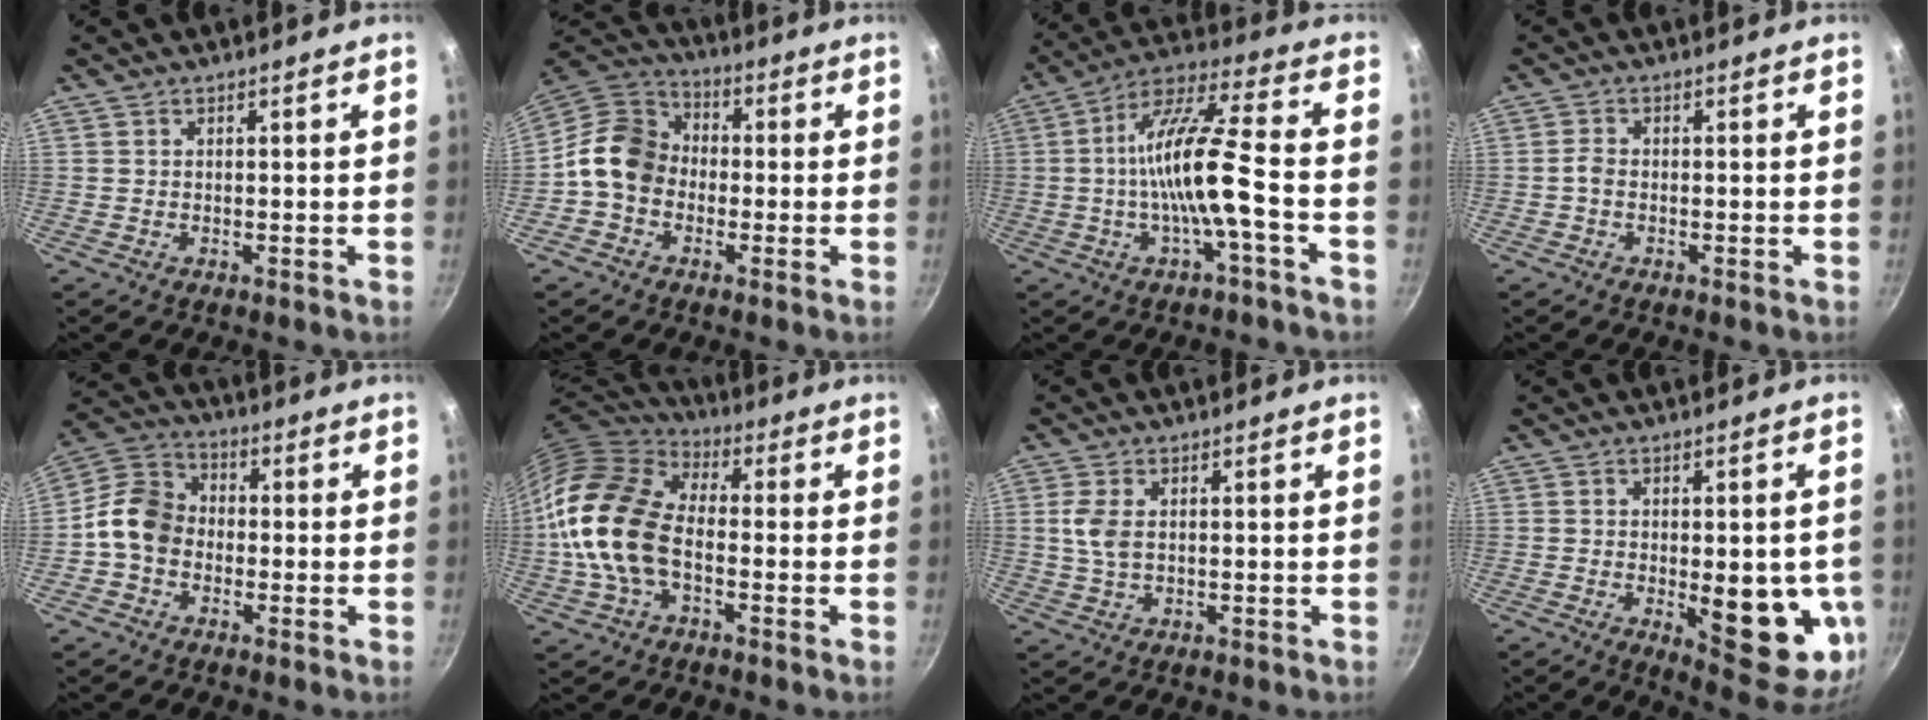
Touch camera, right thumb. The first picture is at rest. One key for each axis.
{"total": 11.0, "fx": -1.6, "fy": 9.1, "fz": 6.0, "tx": -0.074, "ty": 0.034, "tz": -0.056}
{"total": 14.0, "fx": -2.8, "fy": 2.4, "fz": 13.5, "tx": -0.250, "ty": 0.035, "tz": -0.059}
{"total": 1.6, "fx": -0.7, "fy": 1.0, "fz": 1.1, "tx": -0.026, "ty": 0.011, "tz": -0.018}
{"total": 9.6, "fx": -1.8, "fy": 7.7, "fz": 5.4, "tx": -0.072, "ty": 0.031, "tz": -0.058}
{"total": 18.1, "fx": -2.3, "fy": 11.4, "fz": 13.9, "tx": -0.252, "ty": 0.030, "tz": -0.060}
{"total": 4.4, "fx": 0.7, "fy": 2.5, "fz": 3.6, "tx": -0.079, "ty": 0.002, "tz": 0.014}
{"total": 16.2, "fx": -2.4, "fy": 6.5, "fz": 14.7, "tx": -0.143, "ty": -0.020, "tz": -0.023}